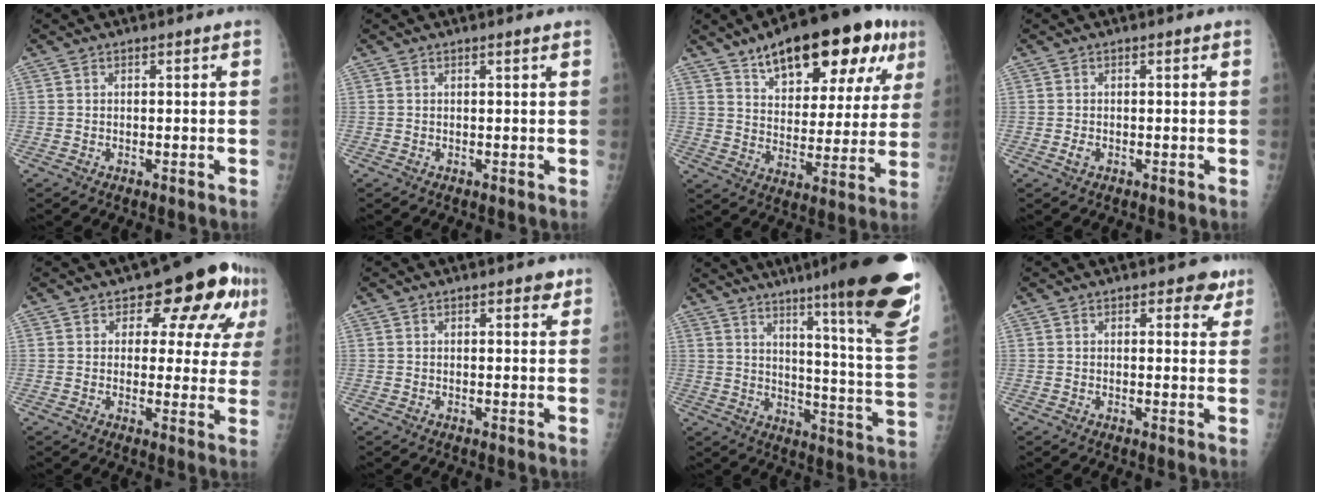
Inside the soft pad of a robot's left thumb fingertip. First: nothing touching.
{"total": 0.7, "force": [0.5, -0.1, 0.5], "torque": [-0.011, 0.000, 0.009]}
{"total": 23.1, "force": [12.8, 10.1, 16.4], "torque": [-0.197, -0.017, 0.190]}
{"total": 1.0, "force": [-0.3, 0.7, 0.7], "torque": [-0.014, -0.002, -0.005]}
{"total": 12.6, "force": [6.1, 6.9, 8.6], "torque": [-0.056, -0.017, 0.069]}
{"total": 2.0, "force": [1.3, 0.9, 1.2], "torque": [-0.005, -0.005, 0.013]}
{"total": 26.0, "force": [16.9, 1.7, 19.6], "torque": [-0.242, -0.098, 0.234]}
{"total": 4.0, "force": [2.6, 2.2, 2.2], "torque": [0.005, -0.010, 0.027]}